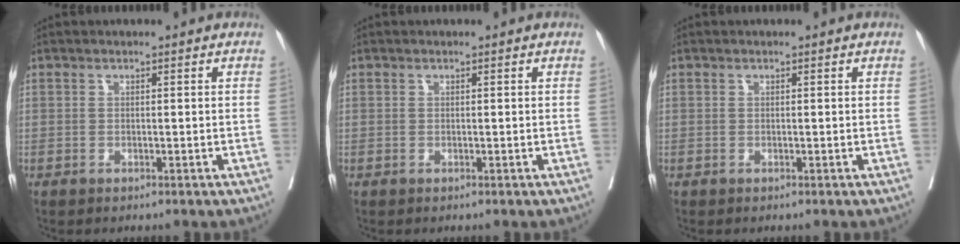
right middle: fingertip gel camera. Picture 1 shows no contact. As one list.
[{"total": 0.0}, {"total": 0.0}]